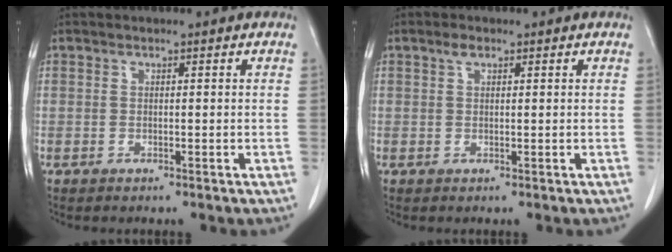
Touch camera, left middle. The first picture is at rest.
{"total": 1.3, "force": [0.8, 0.6, 0.9], "torque": [-0.018, 0.007, 0.013]}